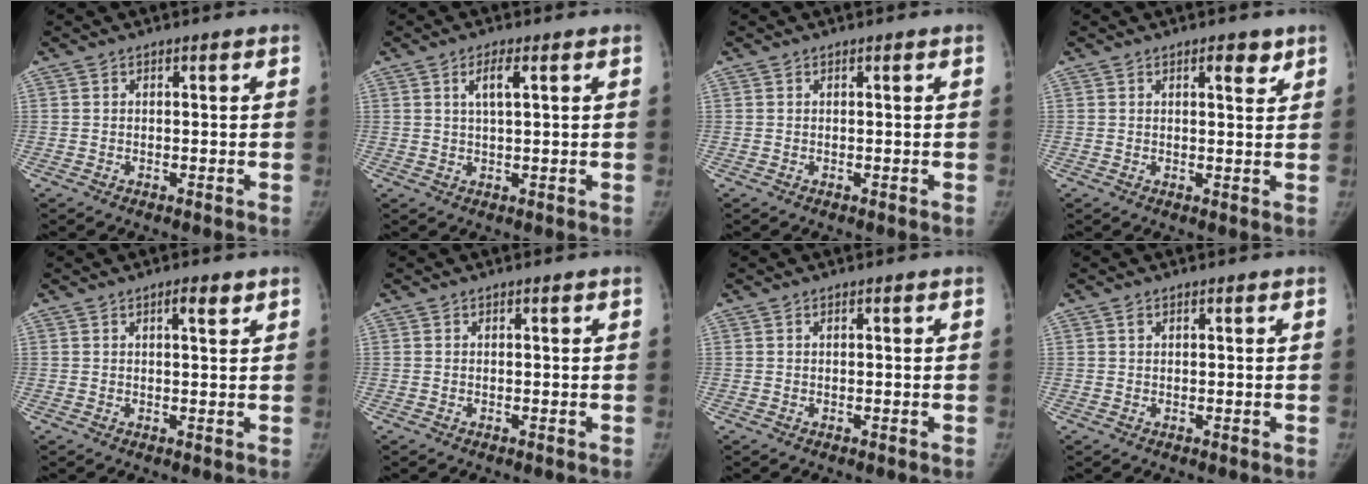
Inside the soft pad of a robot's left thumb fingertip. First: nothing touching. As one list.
[{"total": 3.5, "force": [1.3, 0.9, 3.1], "torque": [-0.058, 0.000, 0.026]}, {"total": 0.0}, {"total": 3.0, "force": [1.8, 1.2, 2.0], "torque": [-0.016, -0.010, 0.025]}, {"total": 2.4, "force": [1.3, 0.6, 1.8], "torque": [-0.025, -0.006, 0.021]}, {"total": 0.0}, {"total": 0.0}, {"total": 0.7, "force": [0.5, 0.4, 0.3], "torque": [-0.005, 0.000, 0.009]}]